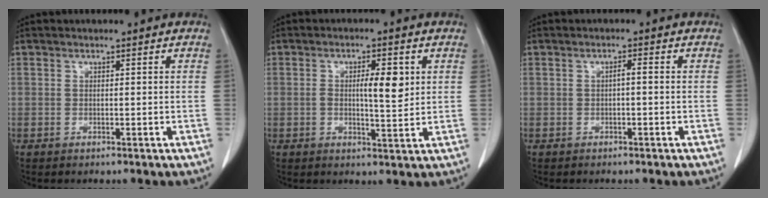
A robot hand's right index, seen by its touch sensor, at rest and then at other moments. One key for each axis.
{"total": 5.4, "fx": 1.0, "fy": 1.3, "fz": 5.1, "tx": -0.083, "ty": 0.001, "tz": 0.014}
{"total": 1.1, "fx": -0.2, "fy": 0.1, "fz": 1.0, "tx": -0.017, "ty": 0.003, "tz": -0.002}